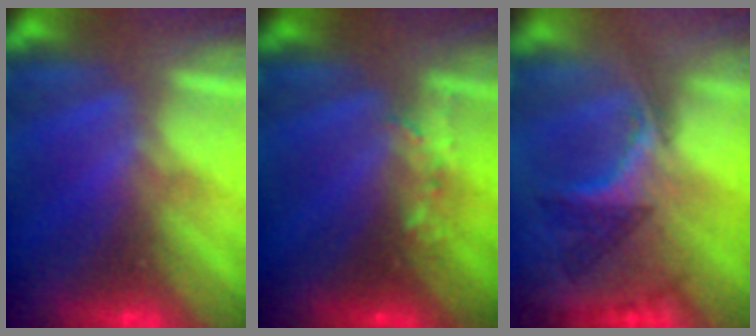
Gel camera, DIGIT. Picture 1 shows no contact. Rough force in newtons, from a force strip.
{"total": 2.6}
{"total": 3.0}